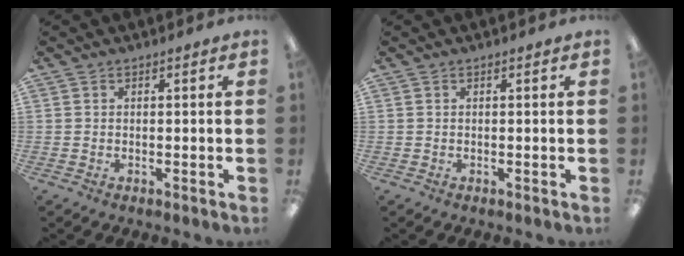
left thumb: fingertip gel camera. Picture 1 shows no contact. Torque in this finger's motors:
{"motor_torque": [0.00, 0.00, 0.03, 0.02, 0.00]}